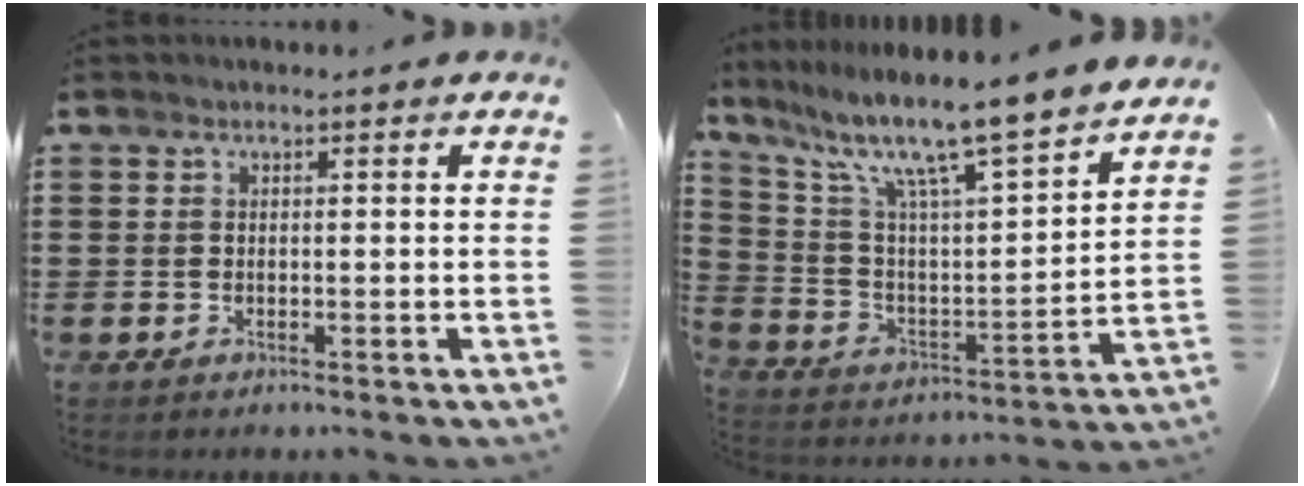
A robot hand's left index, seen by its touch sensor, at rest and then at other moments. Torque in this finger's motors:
{"motor_torque": [2.14, 0.00, 0.87, 0.21]}